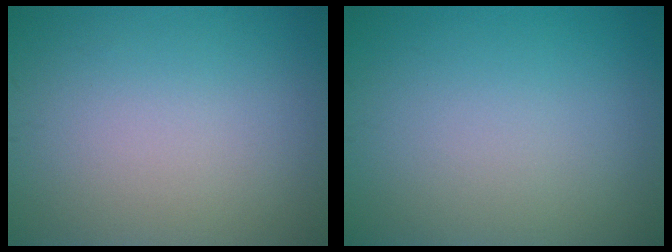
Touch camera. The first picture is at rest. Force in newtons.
{"total": 0.0}